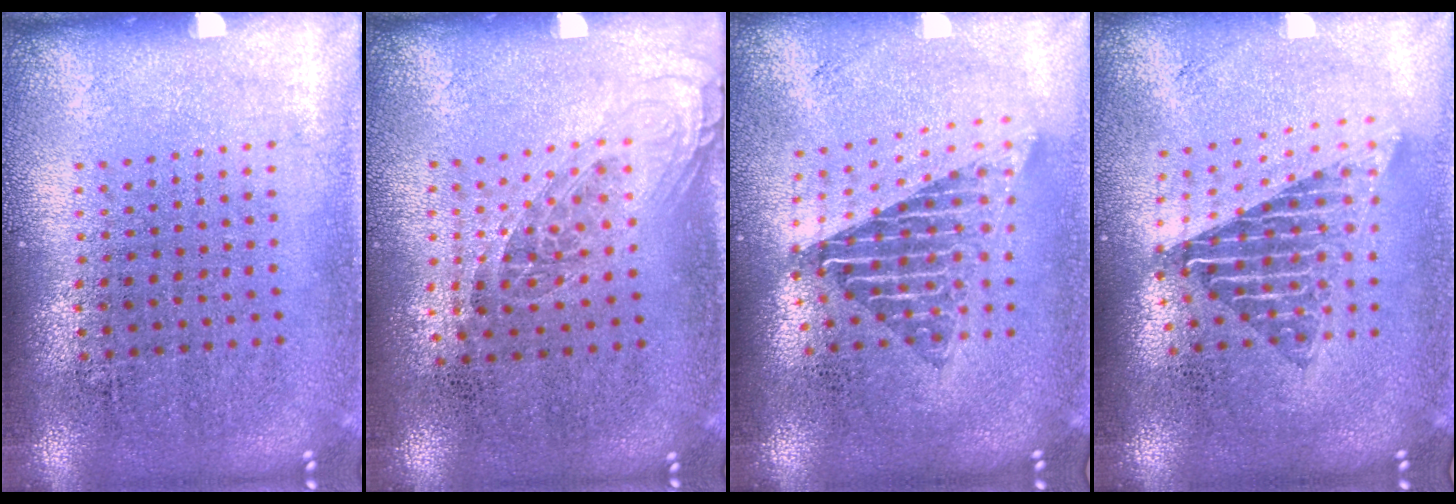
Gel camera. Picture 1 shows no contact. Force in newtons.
{"total": 1.1, "press": 0.9, "slide": 0.5}
{"total": 1.7, "press": 1.4, "slide": 1.0}
{"total": 1.7, "press": 1.4, "slide": 1.0}